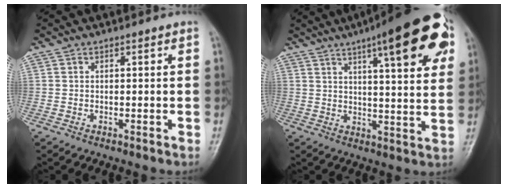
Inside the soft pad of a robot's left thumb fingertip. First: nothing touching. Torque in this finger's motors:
{"motor_torque": [2.61, 2.40, 1.86, -0.92, 0.36]}